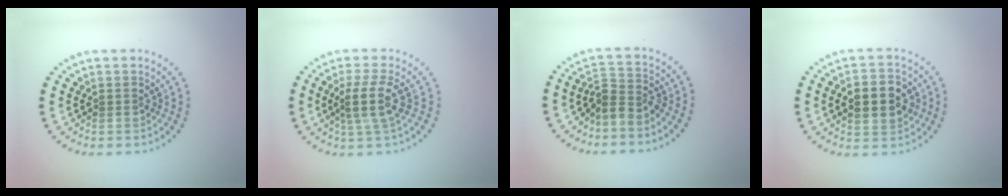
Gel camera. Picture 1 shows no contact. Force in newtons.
{"total": 3.1, "press": 2.5, "slide": 1.9}
{"total": 2.6, "press": 2.0, "slide": 1.7}
{"total": 5.3, "press": 5.3, "slide": 0.2}